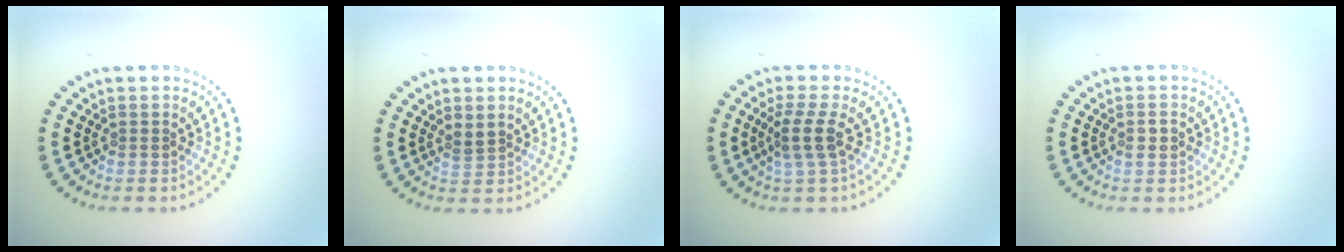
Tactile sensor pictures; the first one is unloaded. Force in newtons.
{"total": 1.1, "press": 0.9, "slide": 0.7}
{"total": 2.5, "press": 1.9, "slide": 1.7}
{"total": 1.1, "press": 1.1, "slide": 0.1}